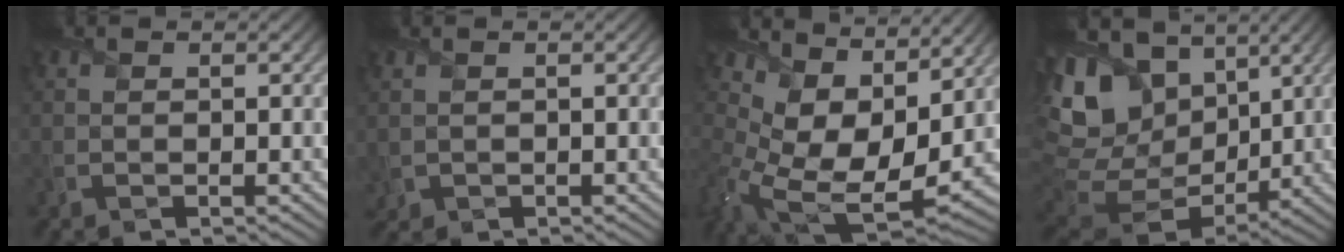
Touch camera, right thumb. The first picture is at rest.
{"total": 1.0, "force": [0.0, 0.9, 0.5], "torque": [-0.017, -0.004, 0.004]}
{"total": 12.0, "force": [5.3, 7.1, 8.1], "torque": [-0.191, -0.013, 0.104]}
{"total": 18.1, "force": [5.7, 13.0, 11.2], "torque": [-0.287, 0.019, 0.123]}